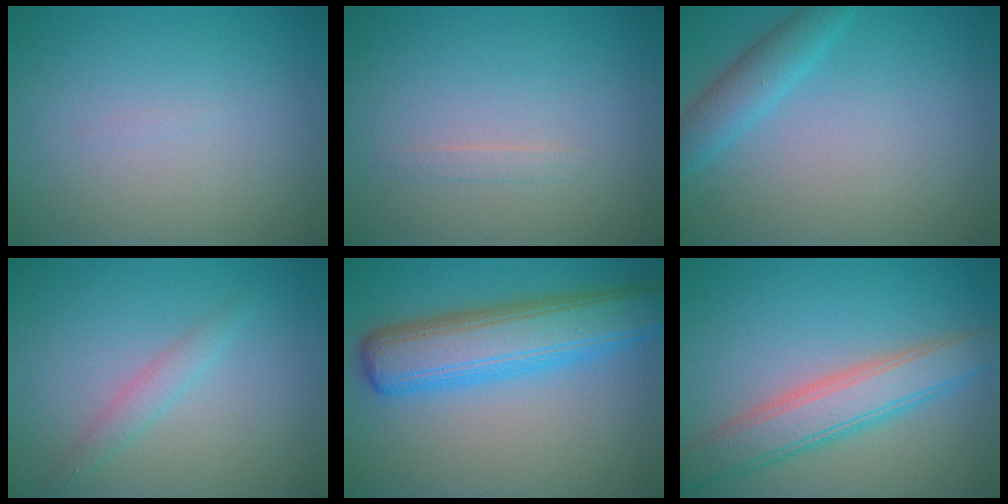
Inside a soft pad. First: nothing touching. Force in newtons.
{"total": 0.7, "press": 0.7, "slide": 0.1}
{"total": 2.1, "press": 2.1, "slide": 0.2}
{"total": 1.6, "press": 1.6, "slide": 0.1}
{"total": 7.8, "press": 7.8, "slide": 0.2}
{"total": 5.1, "press": 5.1, "slide": 0.1}